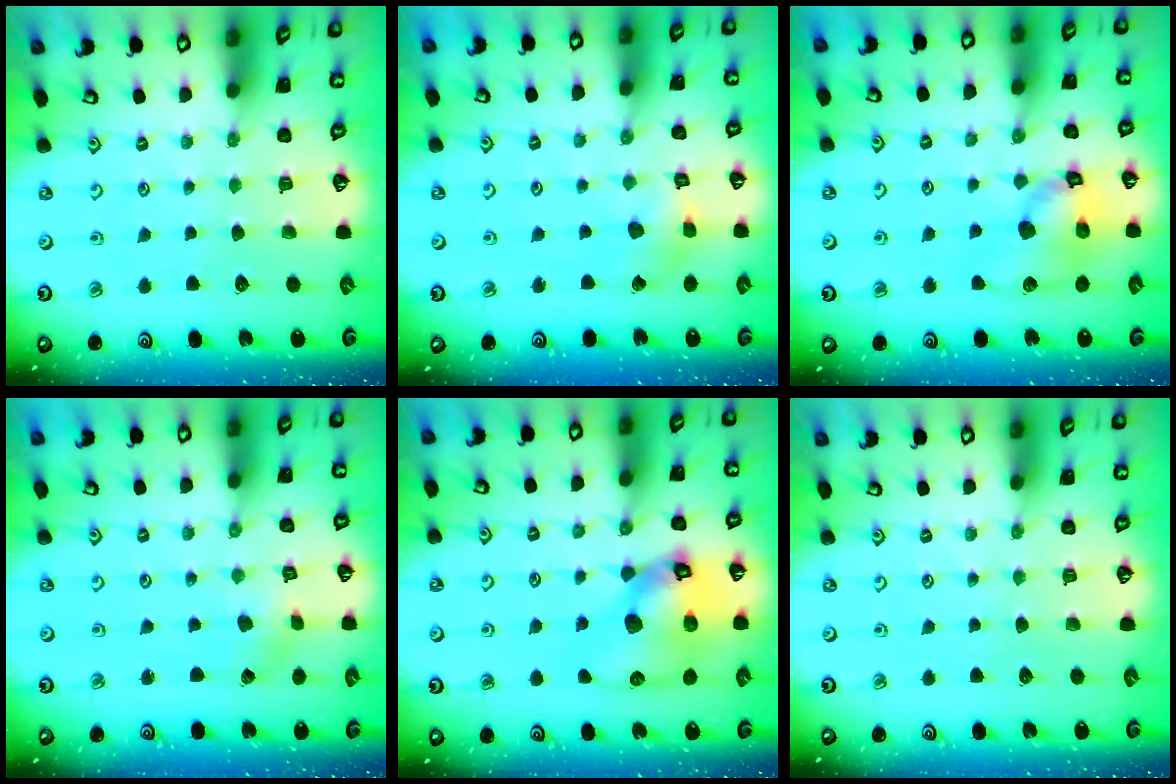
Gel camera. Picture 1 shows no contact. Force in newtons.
{"total": 5.8, "press": 5.8, "slide": 0.5}
{"total": 13.8, "press": 13.7, "slide": 1.9}
{"total": 0.9, "press": 0.9, "slide": 0.2}
{"total": 16.3, "press": 16.2, "slide": 2.3}
{"total": 0.0}